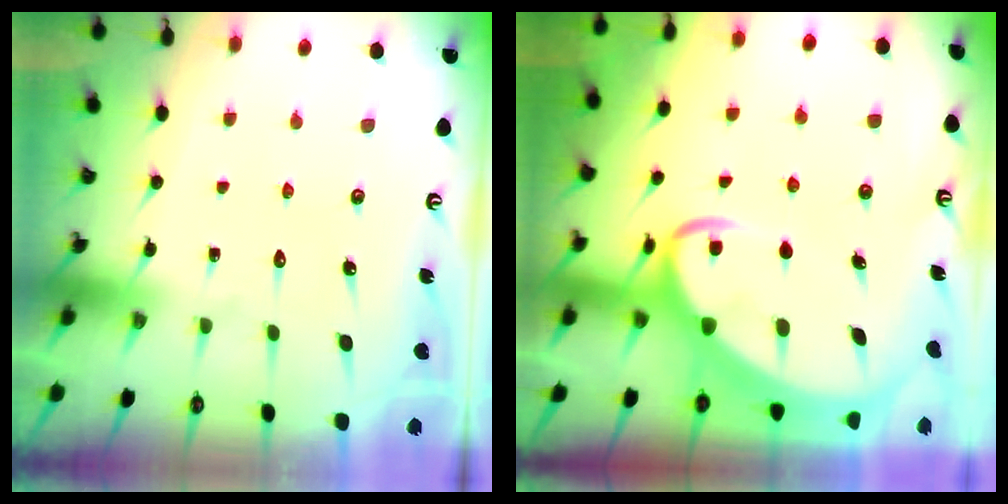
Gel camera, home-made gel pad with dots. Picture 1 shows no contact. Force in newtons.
{"total": 6.9, "press": 6.8, "slide": 0.6}